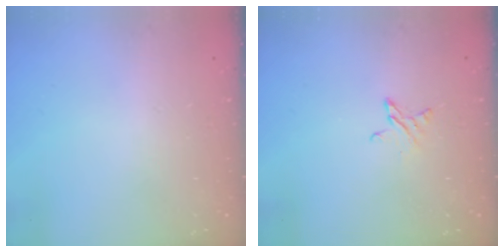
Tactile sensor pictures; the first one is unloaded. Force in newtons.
{"total": 4.1, "press": 4.1, "slide": 0.4}